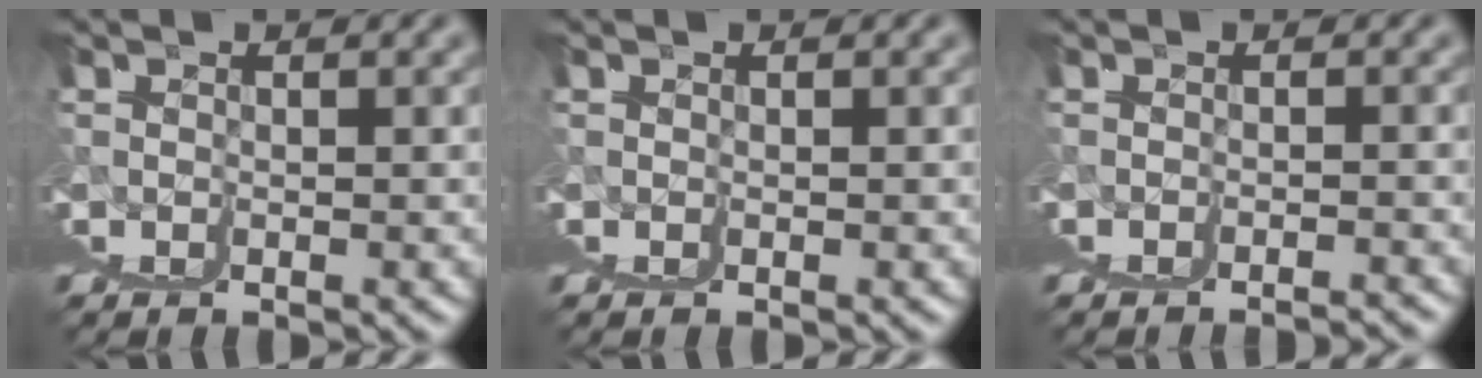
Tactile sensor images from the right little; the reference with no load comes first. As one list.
[{"total": 0.0}, {"total": 2.6, "force": [-1.1, -2.1, -1.3], "torque": [0.020, 0.008, -0.017]}]